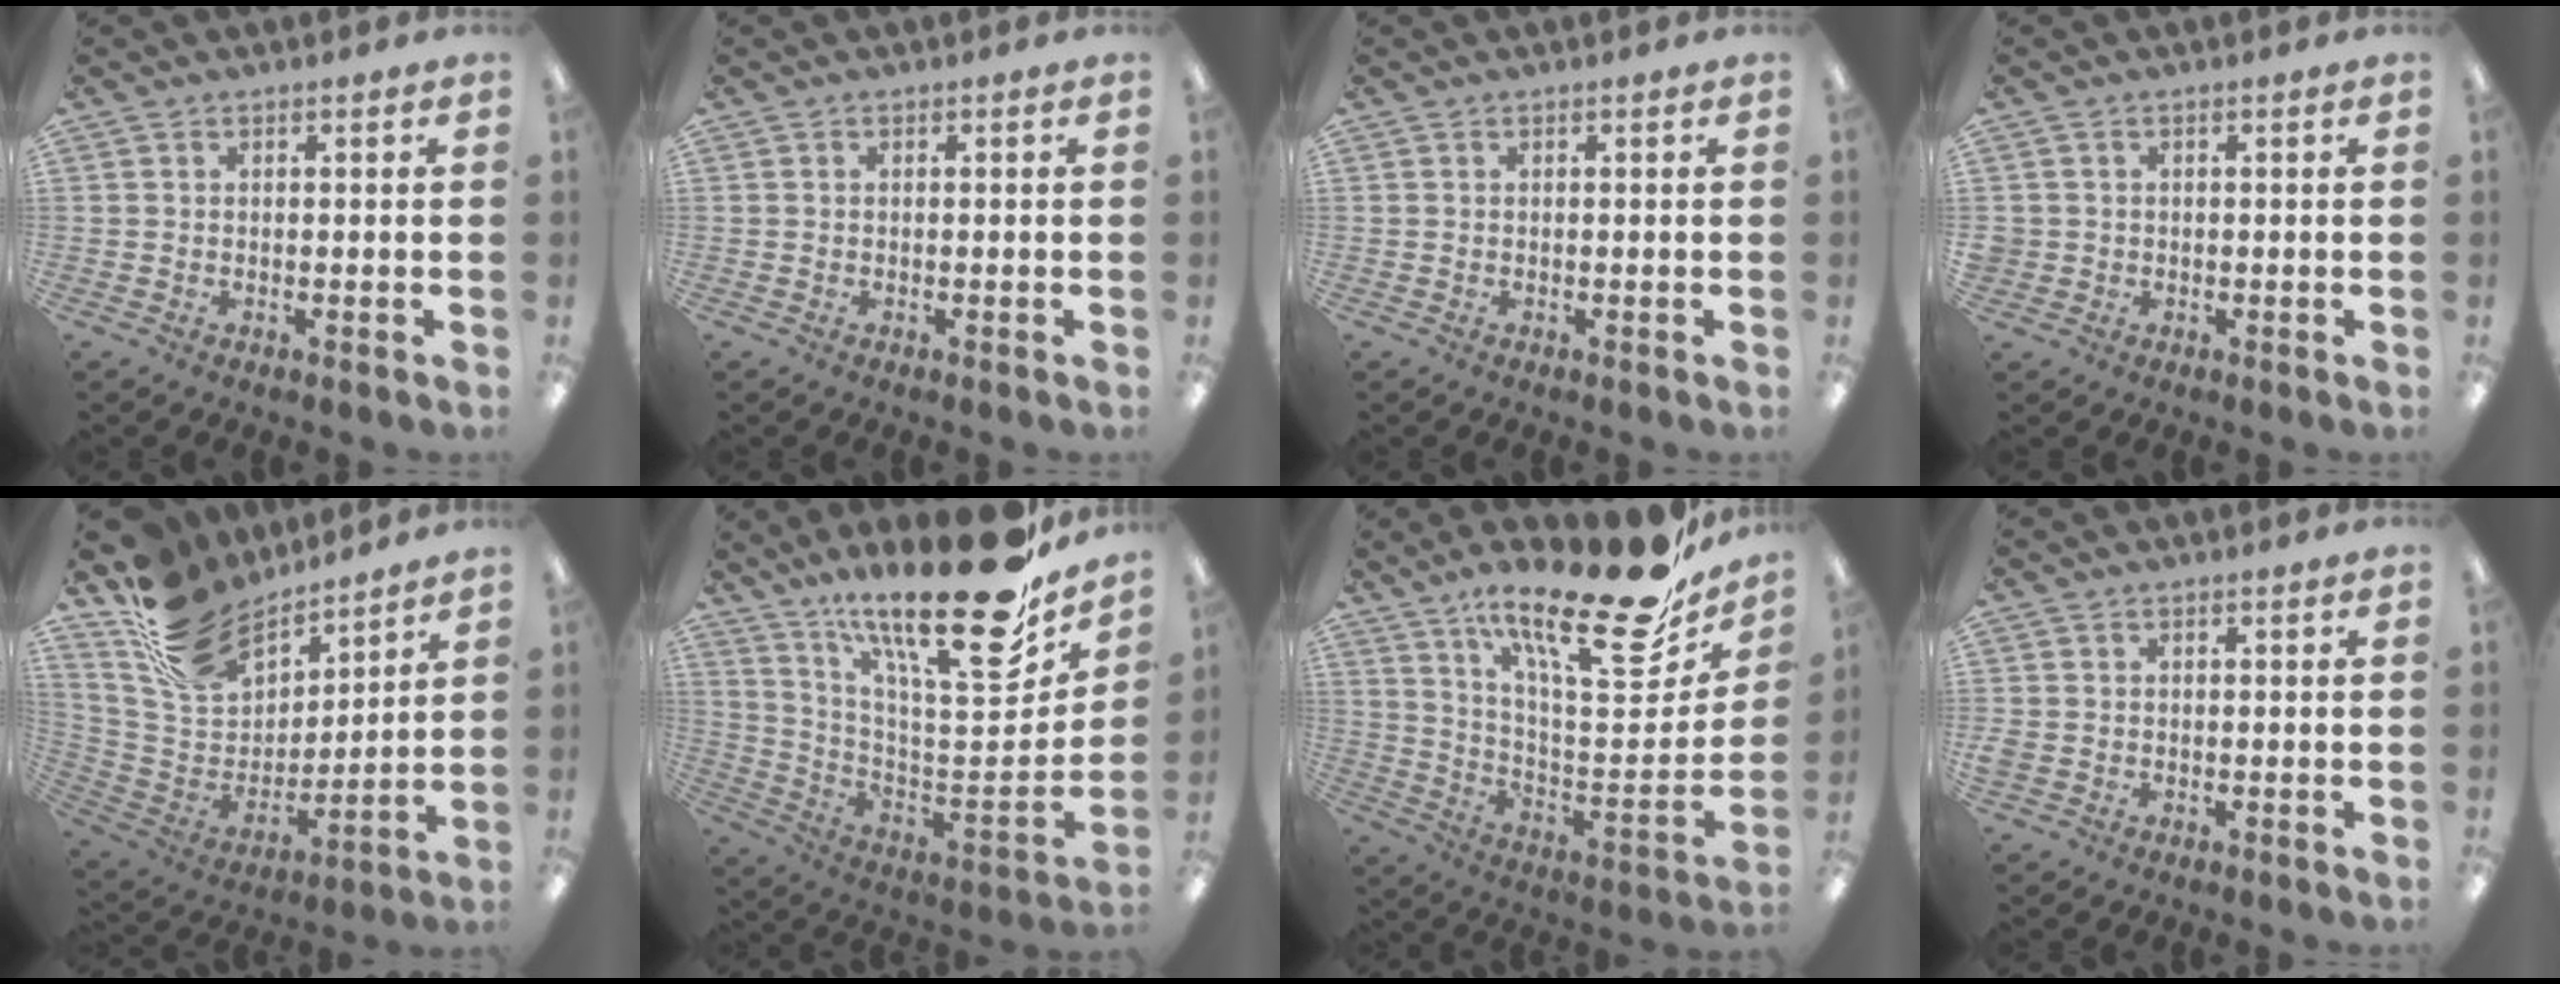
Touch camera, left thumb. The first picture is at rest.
{"total": 0.0}
{"total": 0.0}
{"total": 1.6, "force": [0.3, 1.5, 0.1], "torque": [-0.004, 0.004, 0.004]}
{"total": 19.6, "force": [14.9, 10.4, 7.3], "torque": [-0.164, -0.095, 0.280]}
{"total": 26.4, "force": [19.9, 5.9, 16.3], "torque": [-0.236, -0.148, 0.321]}
{"total": 26.4, "force": [19.3, 6.6, 16.7], "torque": [-0.241, -0.139, 0.312]}
{"total": 1.3, "force": [-0.2, 1.2, 0.5], "torque": [-0.008, 0.003, -0.004]}